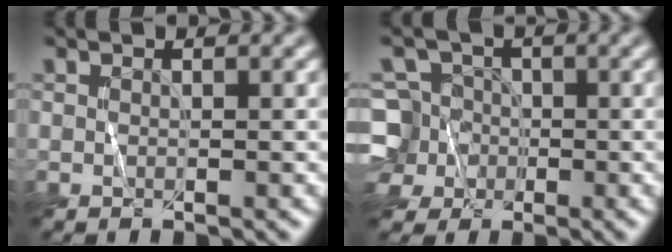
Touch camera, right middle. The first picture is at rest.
{"total": 7.3, "force": [-1.8, 6.7, 2.1], "torque": [-0.045, 0.014, -0.060]}